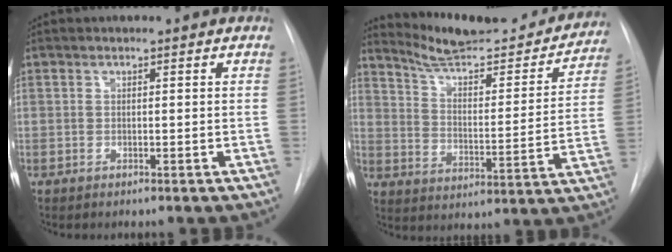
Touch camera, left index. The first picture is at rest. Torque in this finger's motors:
{"motor_torque": [0.65, -0.72, 0.23, 0.04]}